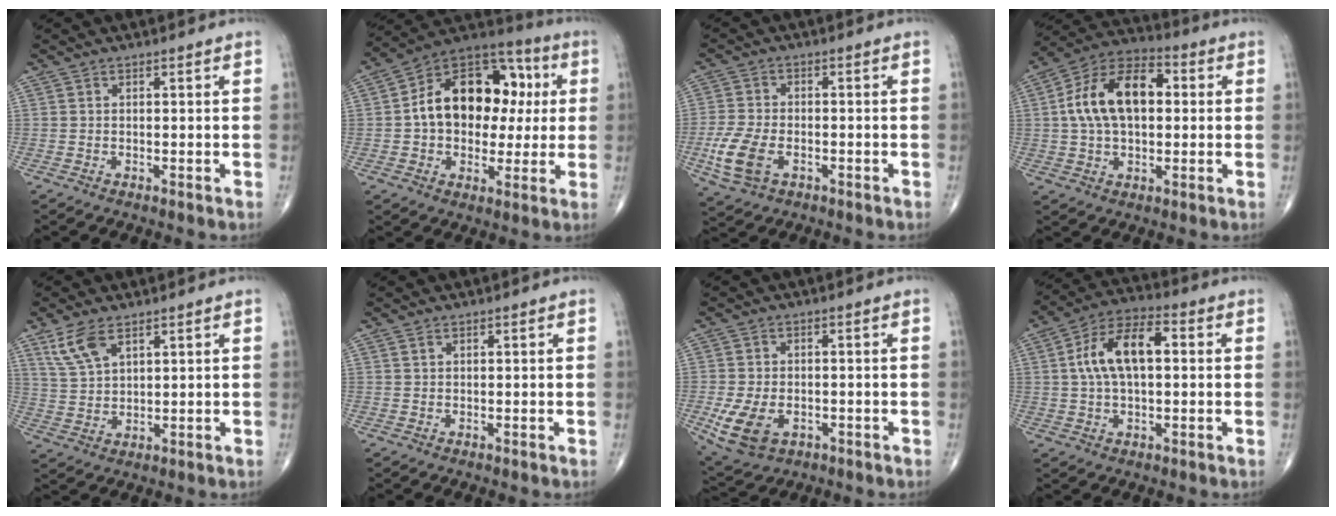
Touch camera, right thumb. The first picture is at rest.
{"total": 20.5, "force": [2.1, 14.0, 14.8], "torque": [-0.182, 0.031, 0.028]}
{"total": 8.6, "force": [-2.8, 5.2, 6.3], "torque": [-0.141, 0.006, -0.050]}
{"total": 16.1, "force": [2.1, 9.5, 12.8], "torque": [-0.216, 0.030, 0.028]}
{"total": 6.7, "force": [4.1, 3.0, 4.4], "torque": [-0.087, -0.011, 0.090]}
{"total": 0.6, "force": [0.4, 0.3, 0.3], "torque": [-0.003, 0.002, 0.009]}
{"total": 9.0, "force": [-2.8, 5.8, 6.2], "torque": [-0.124, 0.002, -0.037]}
{"total": 12.4, "force": [1.7, 6.3, 10.5], "torque": [-0.192, 0.027, 0.024]}